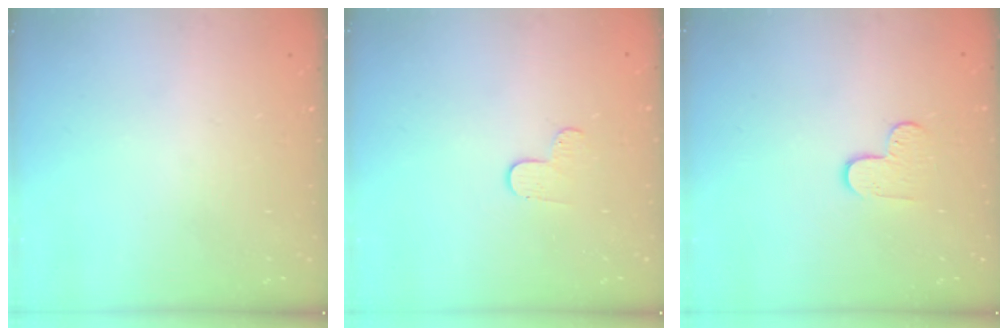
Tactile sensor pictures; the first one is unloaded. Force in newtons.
{"total": 3.9, "press": 3.9, "slide": 0.4}
{"total": 4.5, "press": 4.5, "slide": 0.4}